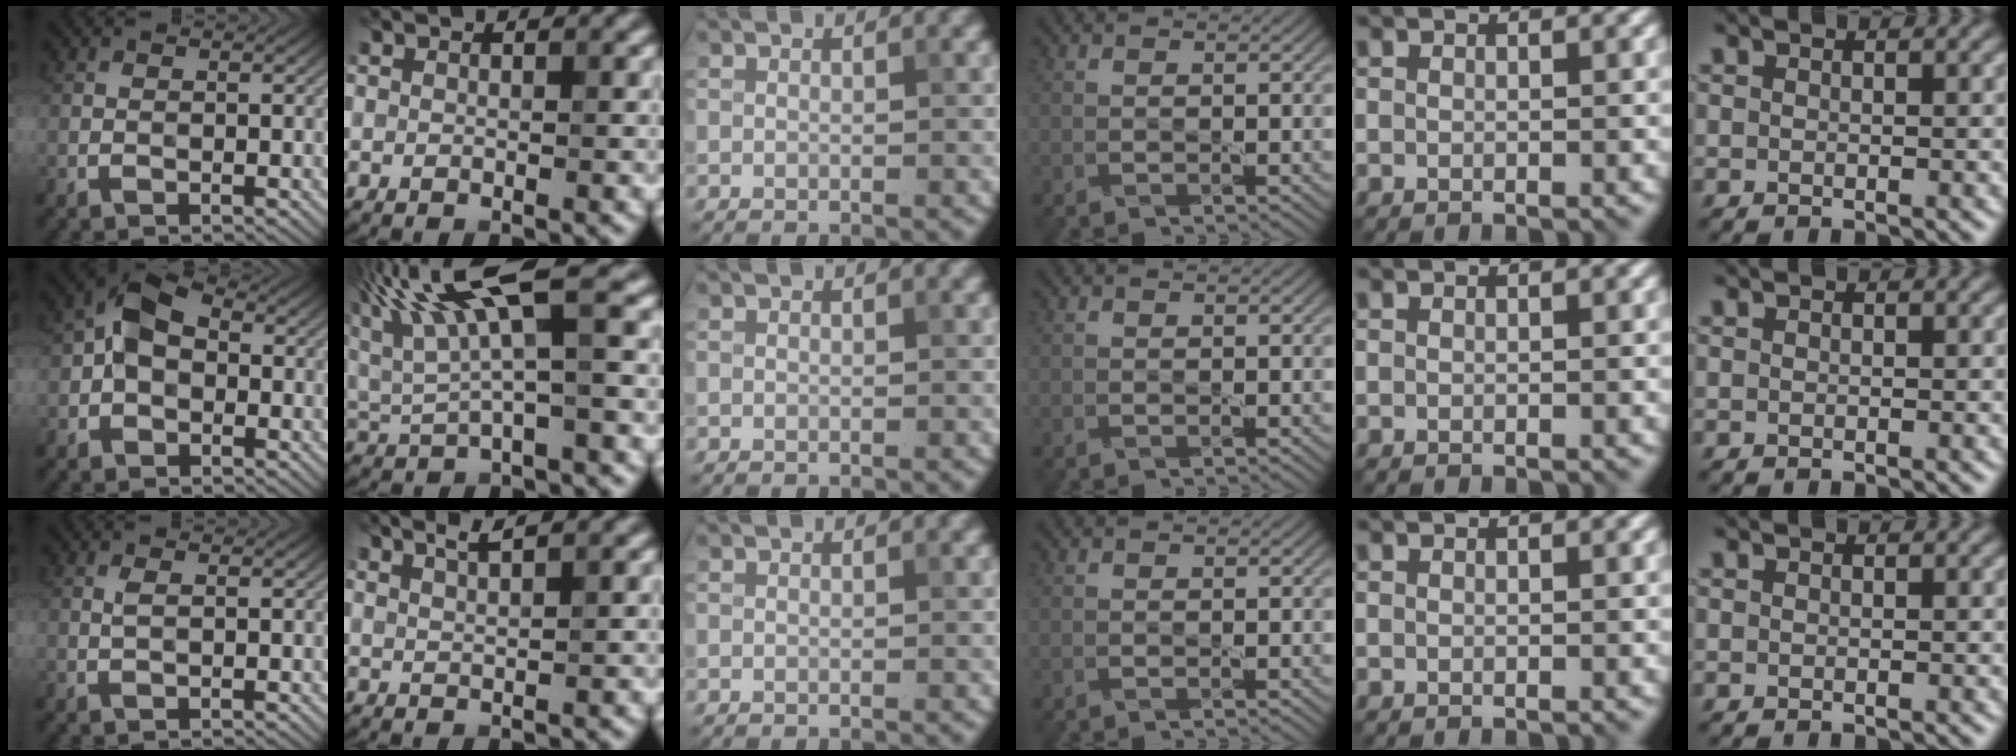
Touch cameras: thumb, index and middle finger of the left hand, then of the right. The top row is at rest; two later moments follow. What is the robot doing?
{"motion": "squeeze", "object": "tweezer"}